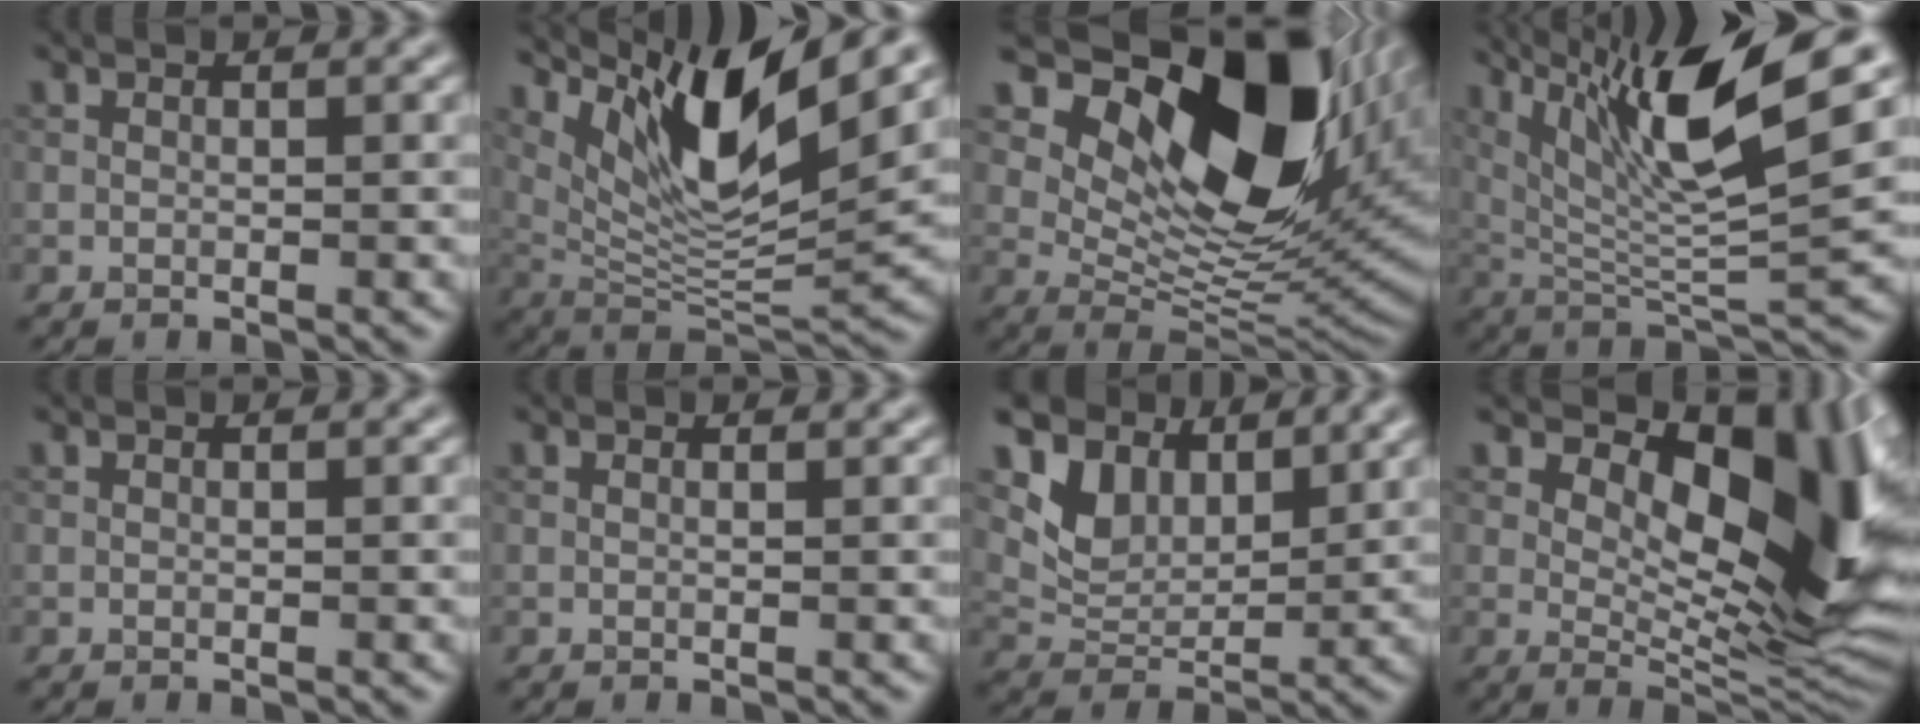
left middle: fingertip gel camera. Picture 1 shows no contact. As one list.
[{"total": 10.5, "force": [5.6, 2.5, 8.6], "torque": [-0.147, -0.013, 0.113]}, {"total": 15.9, "force": [7.0, 8.3, 11.5], "torque": [-0.178, 0.008, 0.129]}, {"total": 12.1, "force": [6.2, 2.3, 10.2], "torque": [-0.177, 0.004, 0.114]}, {"total": 0.0}, {"total": 0.6, "force": [0.4, 0.2, 0.4], "torque": [-0.010, -0.003, -0.003]}, {"total": 6.2, "force": [4.3, 3.6, 2.7], "torque": [-0.060, -0.002, 0.078]}, {"total": 13.9, "force": [4.7, 6.0, 11.7], "torque": [-0.152, -0.003, 0.079]}]